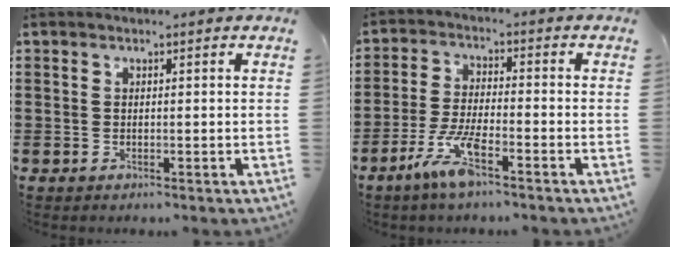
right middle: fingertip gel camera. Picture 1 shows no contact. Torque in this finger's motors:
{"motor_torque": [1.66, 0.48, 0.22, 0.05]}